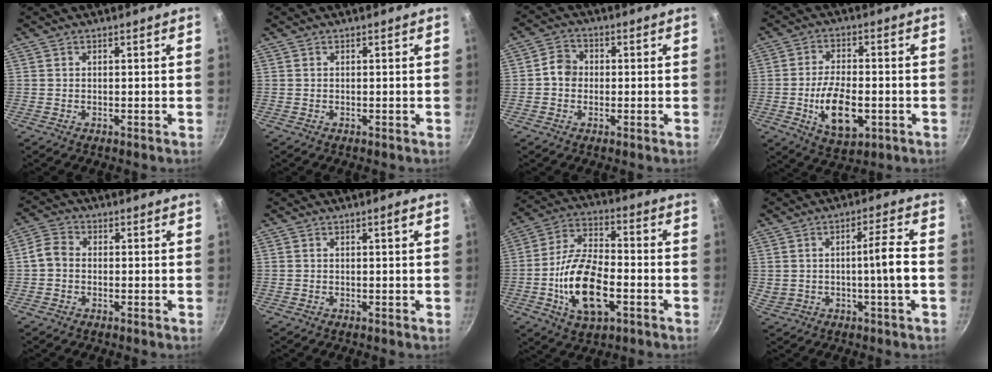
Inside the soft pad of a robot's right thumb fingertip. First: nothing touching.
{"total": 0.0}
{"total": 4.4, "force": [-0.2, 3.8, 2.1], "torque": [-0.016, 0.014, -0.015]}
{"total": 11.9, "force": [-2.9, 6.0, 9.8], "torque": [-0.165, 0.008, -0.045]}
{"total": 4.1, "force": [-0.5, 3.4, 2.2], "torque": [-0.037, 0.013, -0.022]}
{"total": 1.0, "force": [0.2, -0.1, 1.0], "torque": [-0.019, 0.001, 0.006]}
{"total": 16.6, "force": [-4.6, 8.2, 13.7], "torque": [-0.249, 0.028, -0.088]}
{"total": 6.7, "force": [-0.5, 0.8, 6.7], "torque": [-0.112, 0.021, 0.002]}